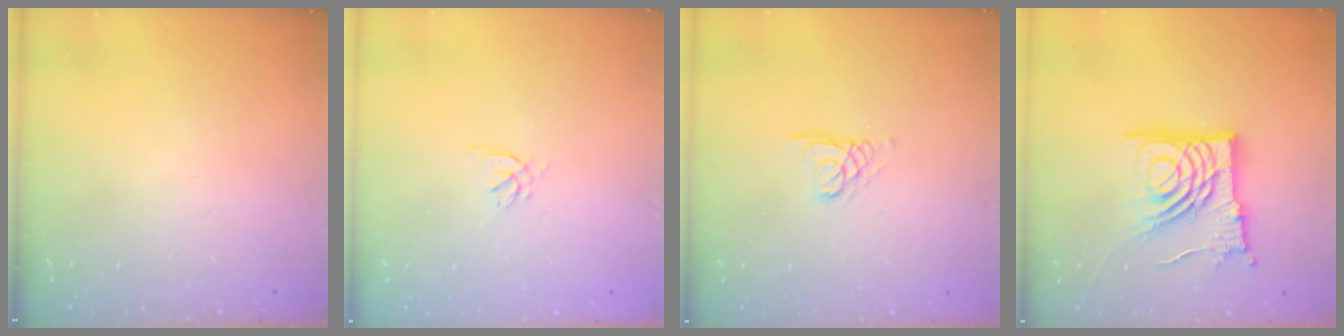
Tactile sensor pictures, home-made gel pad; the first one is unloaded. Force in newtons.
{"total": 2.1, "press": 2.0, "slide": 0.6}
{"total": 1.7, "press": 1.7, "slide": 0.2}
{"total": 15.5, "press": 15.5, "slide": 1.2}